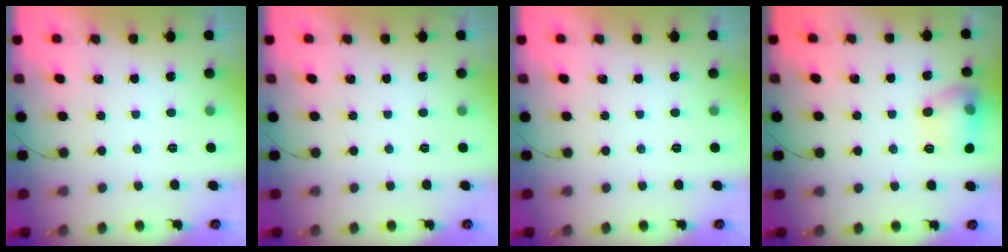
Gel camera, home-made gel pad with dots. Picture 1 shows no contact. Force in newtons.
{"total": 0.0}
{"total": 0.0}
{"total": 12.6, "press": 12.6, "slide": 1.0}